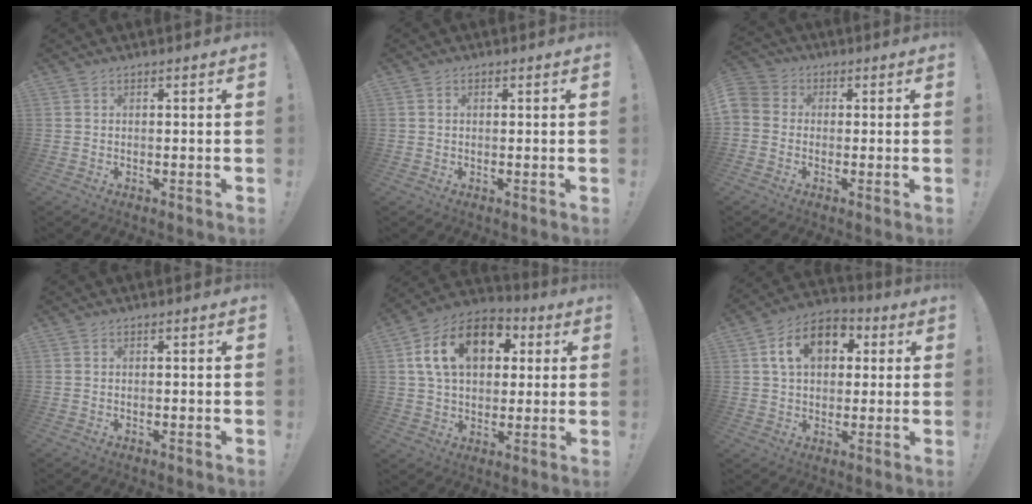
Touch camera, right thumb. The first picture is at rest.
{"total": 0.6, "force": [0.1, 0.4, 0.4], "torque": [-0.015, 0.005, 0.002]}
{"total": 4.0, "force": [-1.2, 3.4, 1.7], "torque": [-0.043, 0.009, -0.021]}
{"total": 0.6, "force": [-0.5, 0.0, 0.2], "torque": [-0.006, 0.000, -0.010]}
{"total": 17.8, "force": [5.8, 12.1, 11.7], "torque": [-0.184, -0.001, 0.106]}
{"total": 13.3, "force": [4.2, 9.4, 8.4], "torque": [-0.130, 0.003, 0.080]}